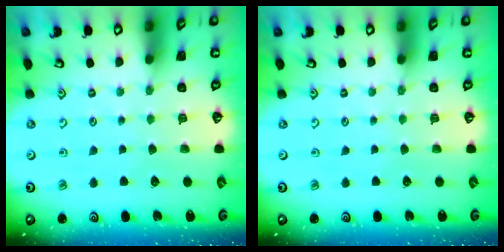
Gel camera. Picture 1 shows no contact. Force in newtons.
{"total": 0.0}